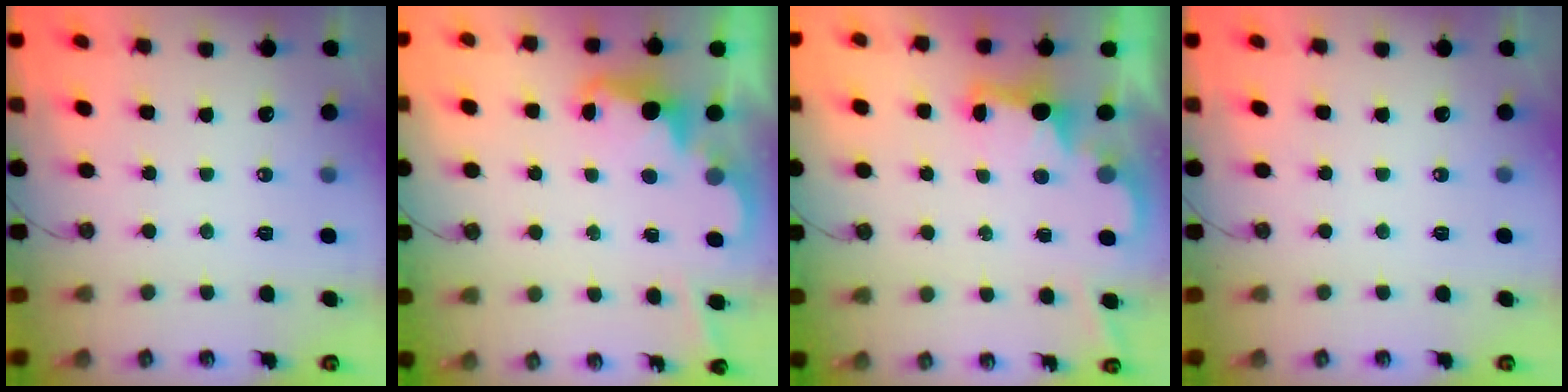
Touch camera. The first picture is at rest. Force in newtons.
{"total": 2.5, "press": 2.4, "slide": 0.5}
{"total": 2.4, "press": 2.3, "slide": 0.7}
{"total": 0.0}